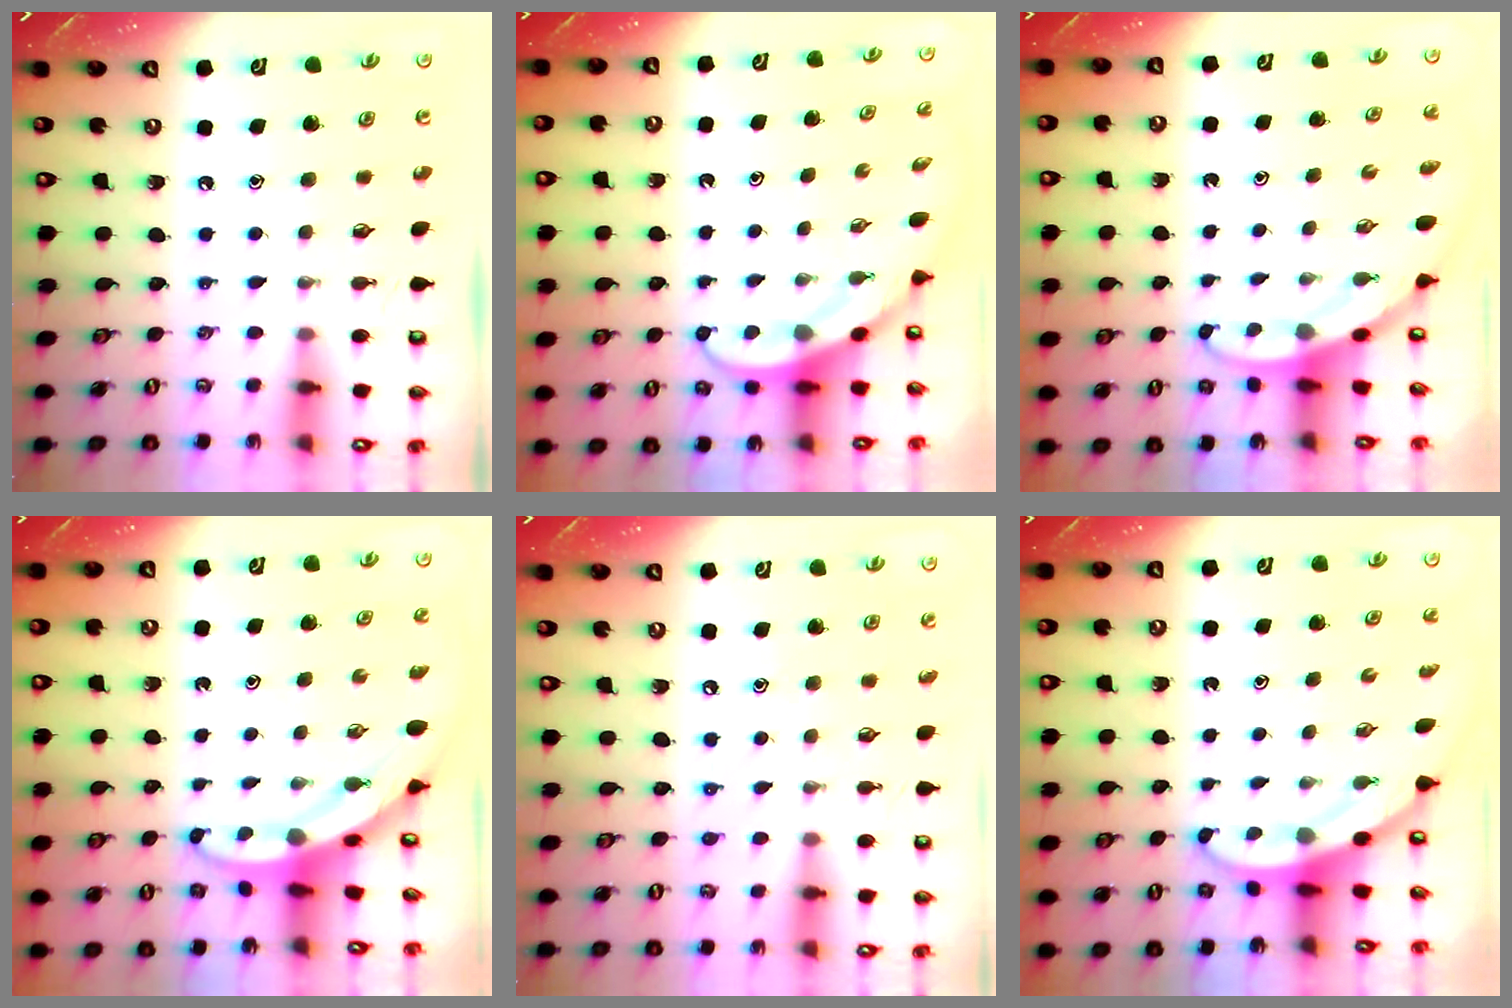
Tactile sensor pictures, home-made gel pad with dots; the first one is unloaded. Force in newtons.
{"total": 3.8, "press": 3.8, "slide": 0.3}
{"total": 2.7, "press": 2.7, "slide": 0.0}
{"total": 3.3, "press": 3.3, "slide": 0.3}
{"total": 5.2, "press": 5.1, "slide": 0.6}
{"total": 2.9, "press": 2.9, "slide": 0.1}